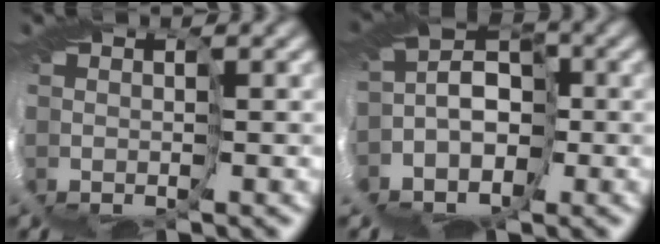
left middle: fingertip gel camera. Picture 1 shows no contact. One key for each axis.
{"total": 4.4, "fx": -3.0, "fy": 2.8, "fz": 1.7, "tx": -0.042, "ty": 0.017, "tz": -0.067}